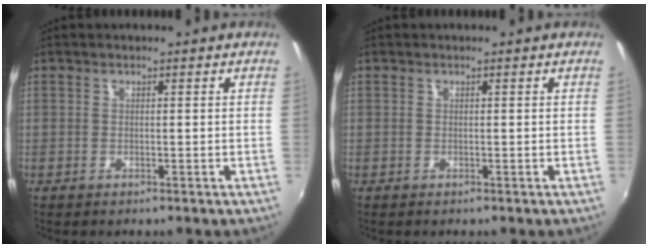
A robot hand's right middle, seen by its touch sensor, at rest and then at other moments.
{"total": 0.0}